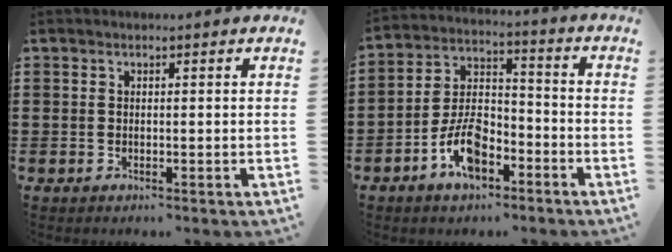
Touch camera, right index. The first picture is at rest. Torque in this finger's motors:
{"motor_torque": [2.14, 0.00, 1.05, 0.15]}